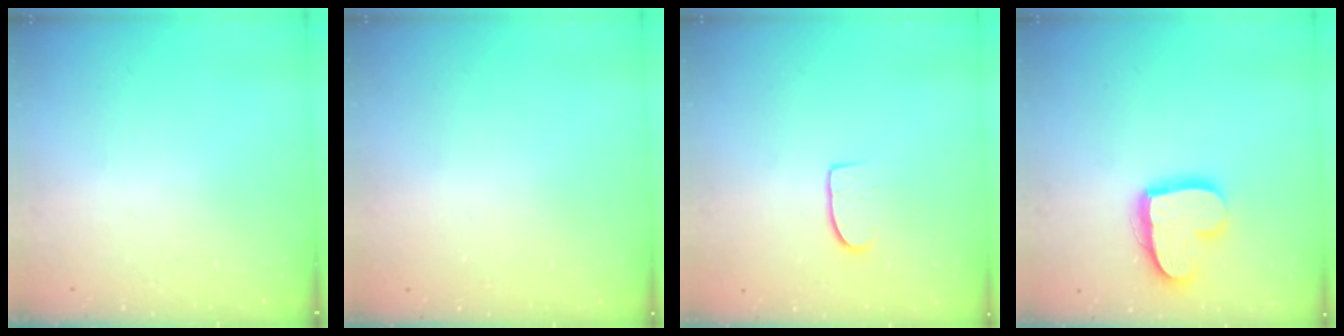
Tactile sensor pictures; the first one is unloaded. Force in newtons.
{"total": 0.0}
{"total": 7.3, "press": 7.3, "slide": 0.6}
{"total": 15.7, "press": 15.7, "slide": 1.4}